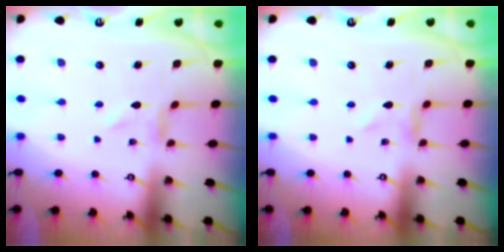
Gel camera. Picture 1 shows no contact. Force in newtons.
{"total": 0.7, "press": 0.7, "slide": 0.2}